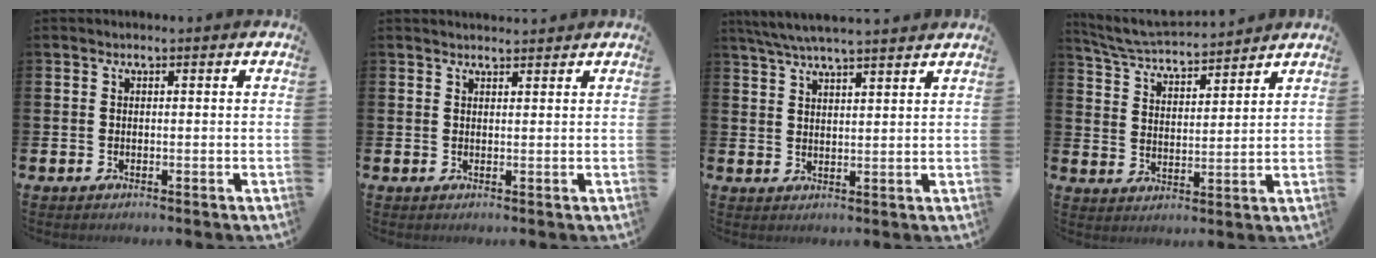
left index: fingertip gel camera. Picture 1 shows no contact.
{"total": 1.5, "force": [1.5, 0.2, 0.1], "torque": [0.013, -0.010, 0.024]}
{"total": 5.2, "force": [4.9, 0.1, 1.7], "torque": [-0.051, -0.014, 0.091]}
{"total": 5.5, "force": [5.4, 0.4, 1.0], "torque": [-0.039, -0.038, 0.093]}